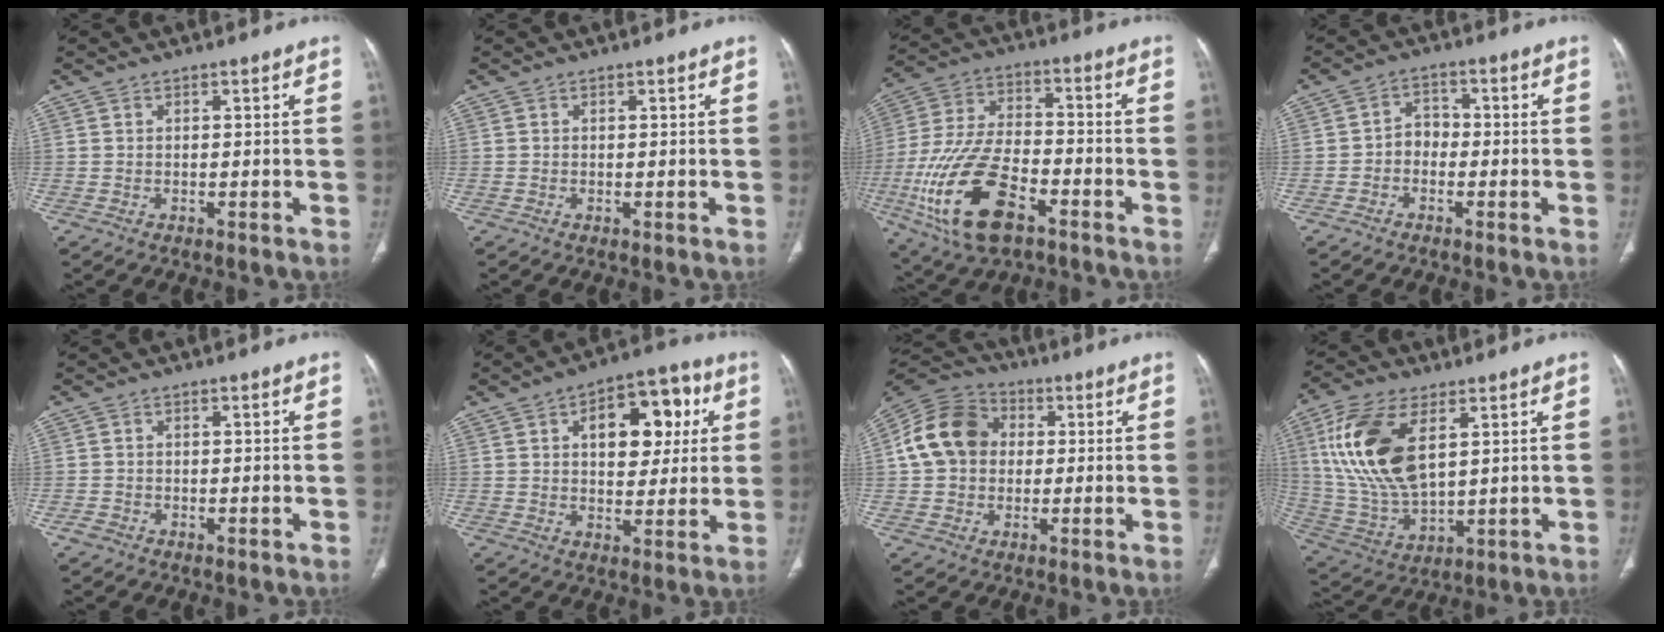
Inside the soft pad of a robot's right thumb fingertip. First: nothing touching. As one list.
[{"total": 0.0}, {"total": 19.9, "force": [-8.5, 9.5, 15.3], "torque": [-0.315, 0.022, -0.152]}, {"total": 3.8, "force": [-1.1, 3.0, 1.9], "torque": [-0.012, 0.021, -0.030]}, {"total": 1.5, "force": [-0.7, 1.1, 0.7], "torque": [-0.013, 0.006, -0.011]}, {"total": 14.8, "force": [4.2, 8.7, 11.2], "torque": [-0.106, 0.007, 0.060]}, {"total": 13.7, "force": [1.5, 11.2, 7.7], "torque": [-0.132, 0.025, 0.016]}, {"total": 18.6, "force": [5.8, 9.6, 14.8], "torque": [-0.302, -0.018, 0.119]}]